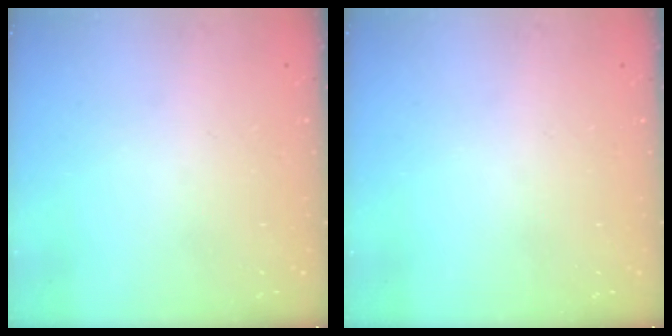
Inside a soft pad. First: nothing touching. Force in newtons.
{"total": 0.0}